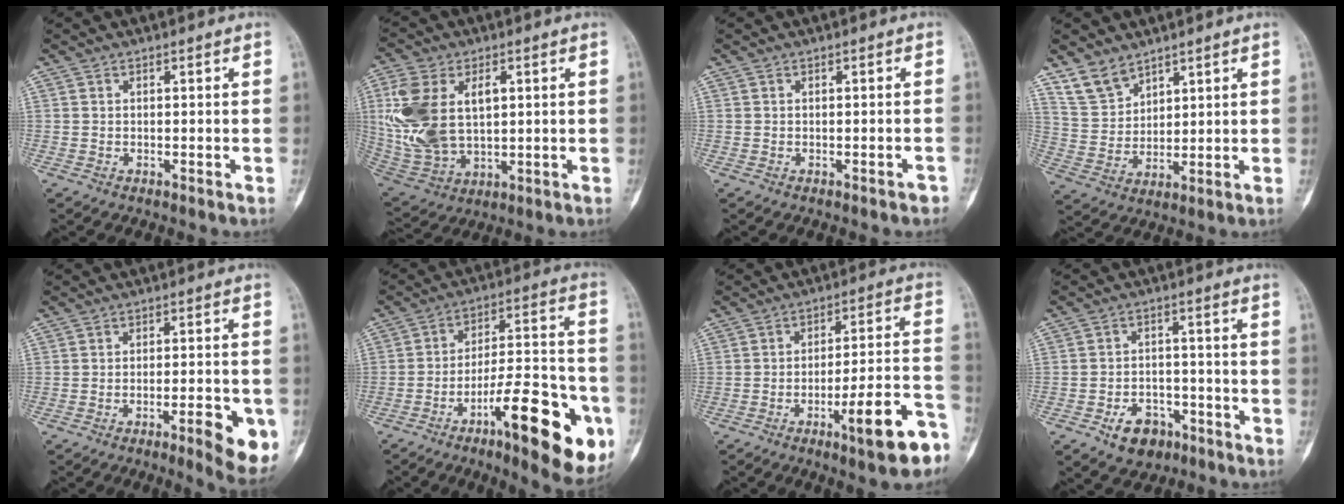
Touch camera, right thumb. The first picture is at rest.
{"total": 16.9, "force": [3.1, 10.4, 12.9], "torque": [-0.268, -0.005, 0.071]}
{"total": 1.0, "force": [-0.7, 0.4, 0.6], "torque": [-0.007, 0.005, -0.008]}
{"total": 7.1, "force": [5.6, 3.9, 1.8], "torque": [-0.023, -0.029, 0.126]}
{"total": 9.6, "force": [-4.0, 2.4, 8.4], "torque": [-0.102, 0.008, -0.049]}
{"total": 22.8, "force": [-10.1, 6.6, 19.3], "torque": [-0.250, 0.054, -0.146]}
{"total": 14.1, "force": [-7.3, 2.8, 11.8], "torque": [-0.157, 0.052, -0.101]}
{"total": 7.4, "force": [-4.1, 5.1, 3.4], "torque": [-0.031, 0.031, -0.061]}